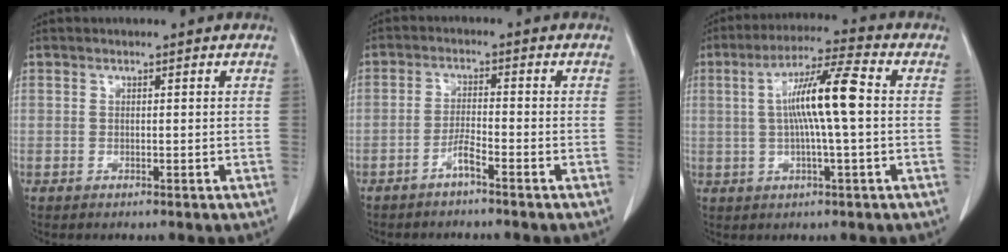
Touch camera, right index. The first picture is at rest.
{"total": 2.8, "force": [-2.1, -0.2, 1.9], "torque": [-0.038, 0.001, -0.042]}
{"total": 10.3, "force": [0.8, 0.5, 10.2], "torque": [-0.189, 0.015, 0.008]}